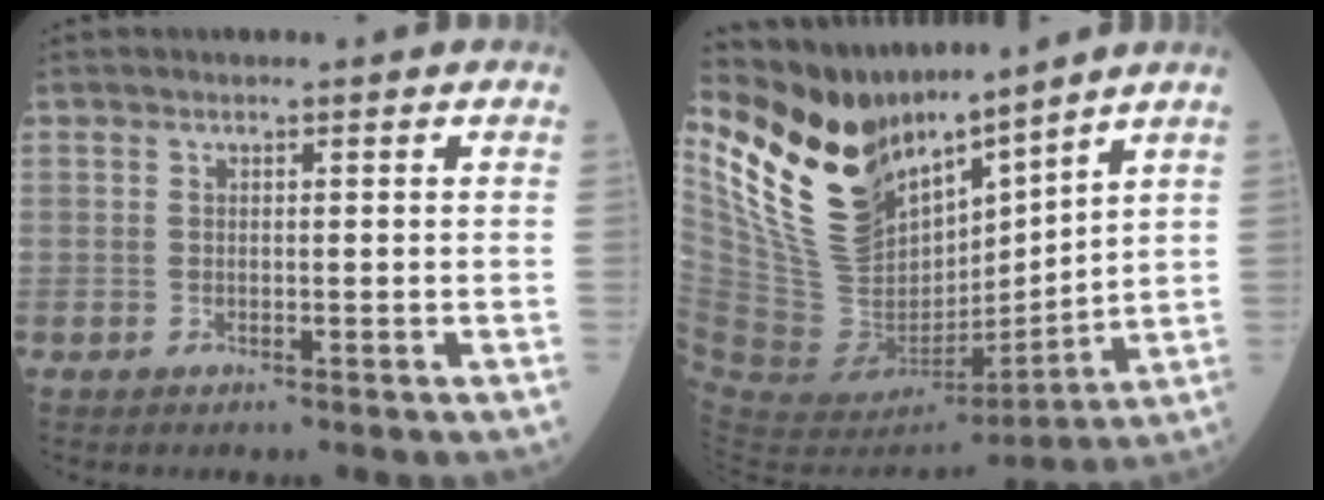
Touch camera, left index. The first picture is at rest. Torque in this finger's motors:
{"motor_torque": [1.04, -1.10, 0.80, 0.21]}